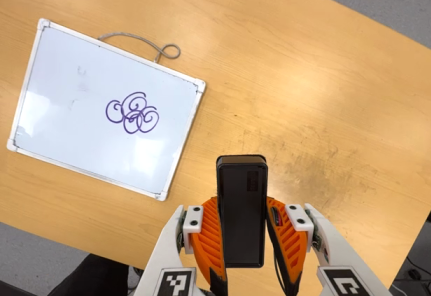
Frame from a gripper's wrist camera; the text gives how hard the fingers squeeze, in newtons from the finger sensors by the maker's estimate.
{"total": 4.5, "left": 3.4, "right": 5.6}